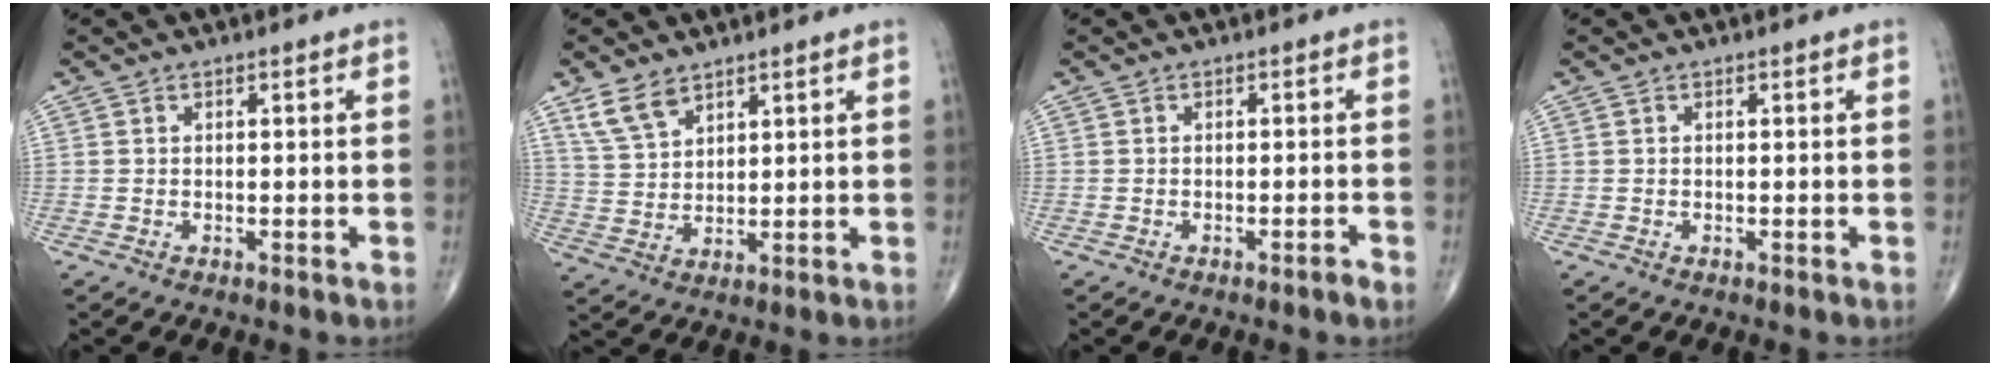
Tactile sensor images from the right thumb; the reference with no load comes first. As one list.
[{"total": 6.2, "force": [4.3, 3.2, 3.1], "torque": [-0.052, -0.019, 0.094]}, {"total": 1.1, "force": [-0.8, 0.0, 0.7], "torque": [-0.014, 0.003, -0.013]}, {"total": 0.0}]